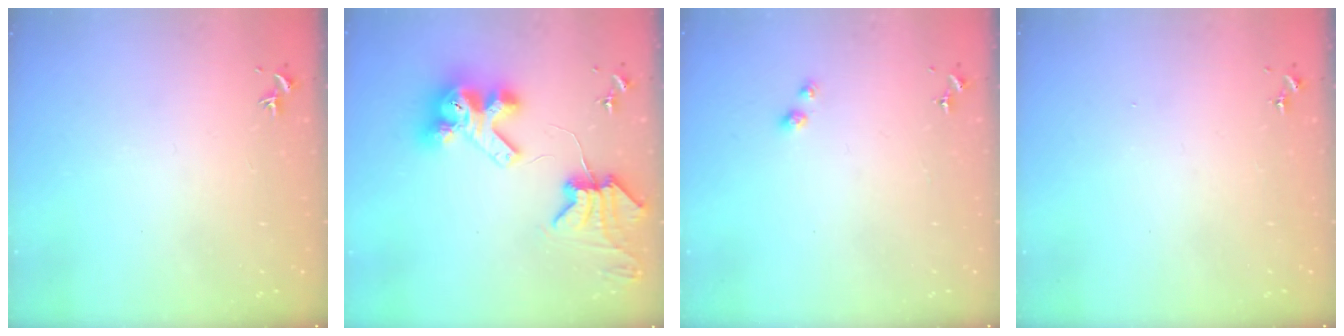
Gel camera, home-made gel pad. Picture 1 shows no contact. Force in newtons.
{"total": 12.1, "press": 11.9, "slide": 1.7}
{"total": 2.6, "press": 2.6, "slide": 0.6}
{"total": 0.0}